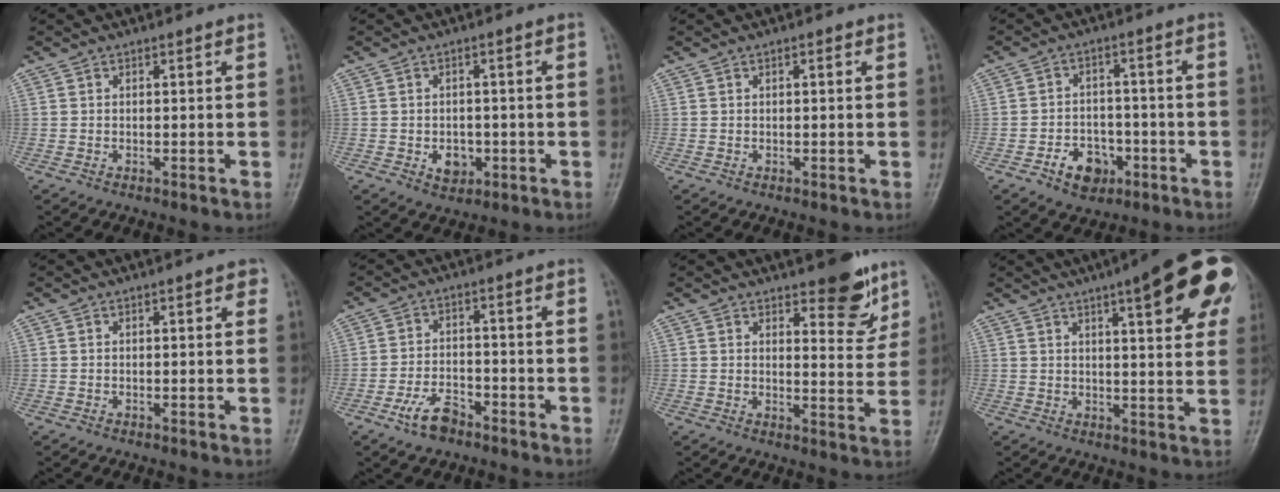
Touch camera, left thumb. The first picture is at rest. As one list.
[{"total": 4.3, "force": [-1.3, 3.3, 2.5], "torque": [-0.019, 0.010, -0.013]}, {"total": 0.7, "force": [0.2, 0.2, 0.6], "torque": [-0.011, 0.002, 0.002]}, {"total": 7.4, "force": [-3.5, 5.4, 3.7], "torque": [-0.029, 0.028, -0.054]}, {"total": 1.8, "force": [0.7, 0.7, 1.5], "torque": [-0.014, 0.002, 0.005]}, {"total": 6.2, "force": [-4.1, 3.1, 3.5], "torque": [-0.064, 0.027, -0.073]}, {"total": 8.5, "force": [5.8, 3.1, 5.4], "torque": [-0.040, -0.040, 0.078]}, {"total": 20.2, "force": [9.1, 5.2, 17.2], "torque": [-0.207, -0.014, 0.110]}]